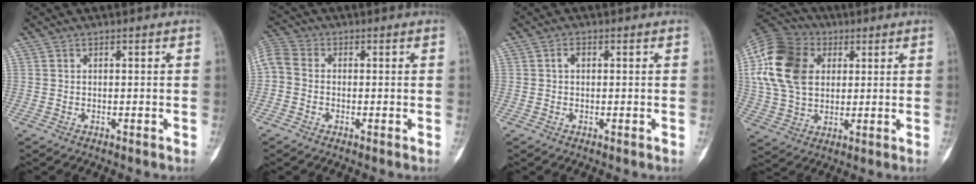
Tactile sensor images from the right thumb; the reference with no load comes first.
{"total": 9.4, "force": [-0.2, 7.8, 5.1], "torque": [-0.141, 0.025, -0.009]}
{"total": 1.3, "force": [0.2, 0.8, 1.0], "torque": [-0.016, 0.006, 0.001]}
{"total": 19.2, "force": [4.4, 14.1, 12.2], "torque": [-0.236, 0.012, 0.080]}